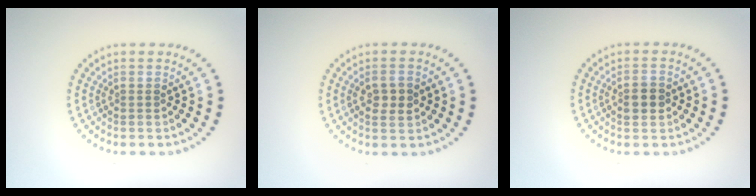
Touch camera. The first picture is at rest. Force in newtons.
{"total": 2.3, "press": 2.3, "slide": 0.0}
{"total": 2.5, "press": 2.5, "slide": 0.1}